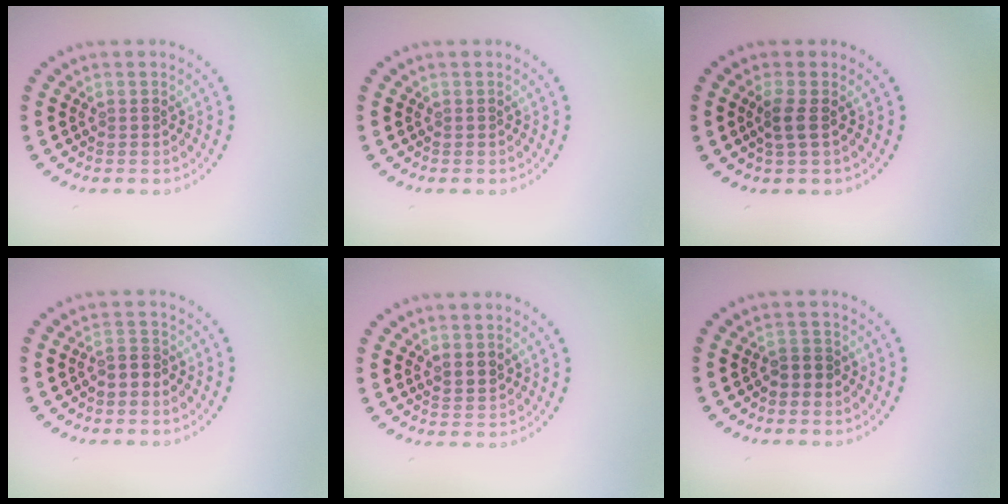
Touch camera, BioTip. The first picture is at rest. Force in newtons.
{"total": 0.0}
{"total": 1.5, "press": 1.3, "slide": 0.8}
{"total": 1.4, "press": 1.2, "slide": 0.8}
{"total": 1.4, "press": 1.2, "slide": 0.7}
{"total": 1.3, "press": 1.1, "slide": 0.6}